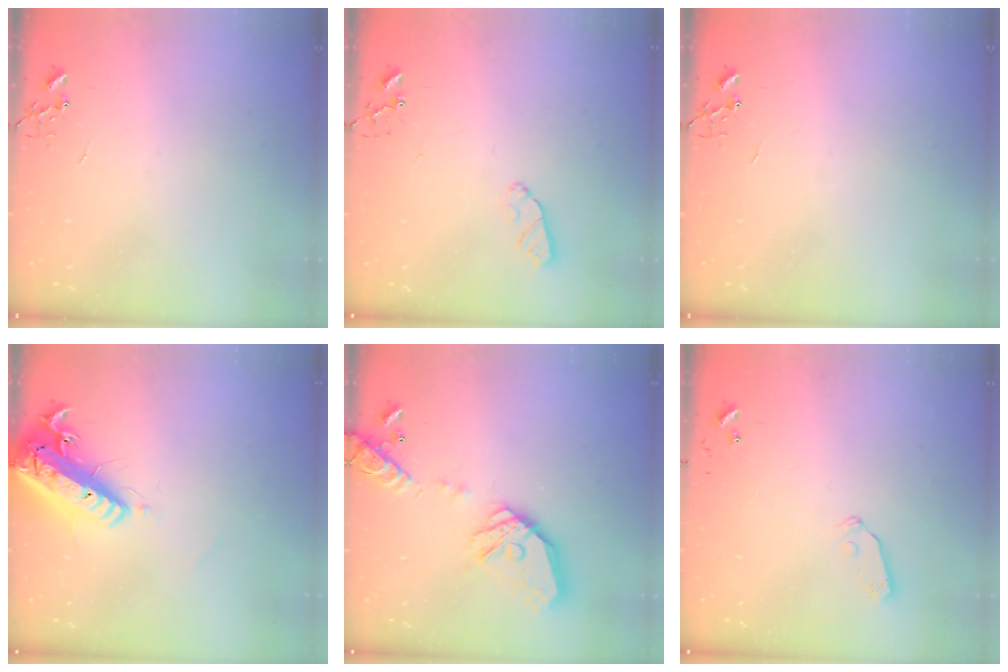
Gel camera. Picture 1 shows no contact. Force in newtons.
{"total": 5.5, "press": 5.5, "slide": 0.5}
{"total": 0.0}
{"total": 20.7, "press": 20.3, "slide": 4.2}
{"total": 19.0, "press": 18.9, "slide": 2.0}
{"total": 5.3, "press": 5.3, "slide": 0.1}